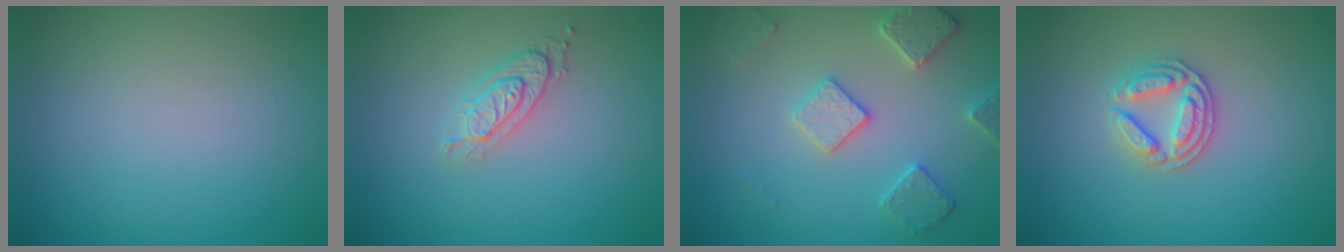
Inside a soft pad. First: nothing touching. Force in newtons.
{"total": 2.0, "press": 1.9, "slide": 0.4}
{"total": 3.7, "press": 3.4, "slide": 1.5}
{"total": 2.8, "press": 2.7, "slide": 0.7}